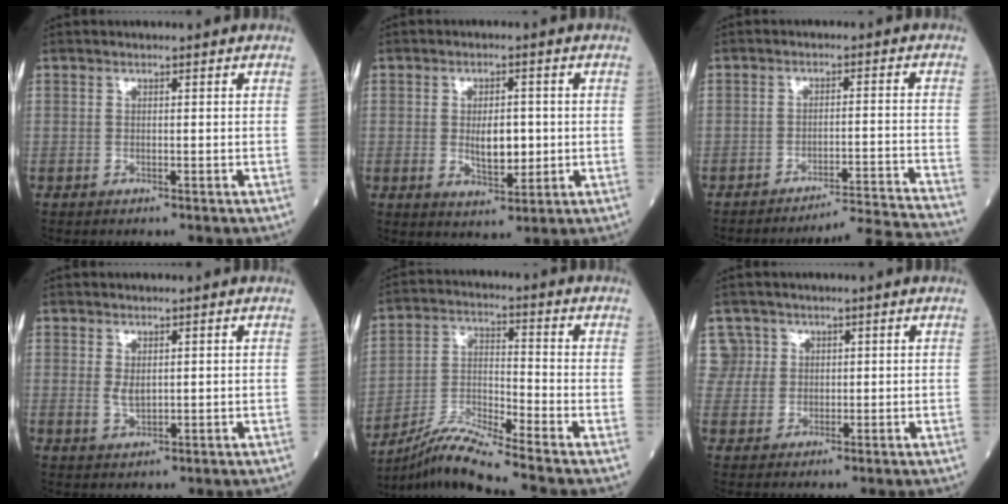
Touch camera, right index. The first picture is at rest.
{"total": 5.5, "force": [-0.2, 2.4, 5.0], "torque": [-0.077, -0.006, 0.003]}
{"total": 13.2, "force": [-12.6, -3.9, 1.2], "torque": [0.013, -0.016, -0.173]}
{"total": 2.0, "force": [0.5, 1.0, 1.6], "torque": [-0.030, -0.005, 0.013]}
{"total": 9.2, "force": [-8.3, -2.1, 3.2], "torque": [-0.070, -0.010, -0.157]}
{"total": 3.6, "force": [1.2, 3.3, -0.7], "torque": [0.030, 0.013, 0.021]}